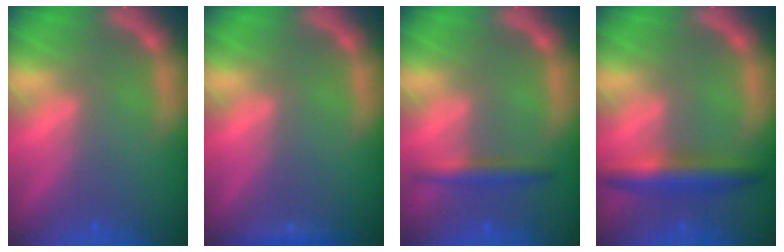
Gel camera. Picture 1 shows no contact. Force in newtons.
{"total": 0.9}
{"total": 2.4}
{"total": 4.4}